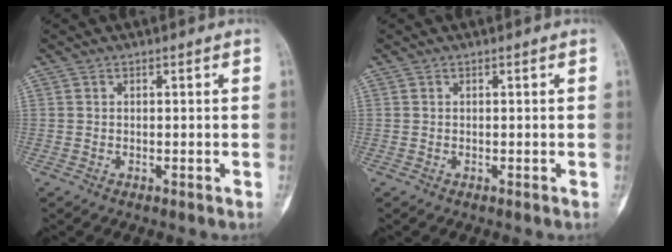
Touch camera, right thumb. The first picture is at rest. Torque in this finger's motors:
{"motor_torque": [0.06, -0.06, 0.04, -0.04, 0.03]}